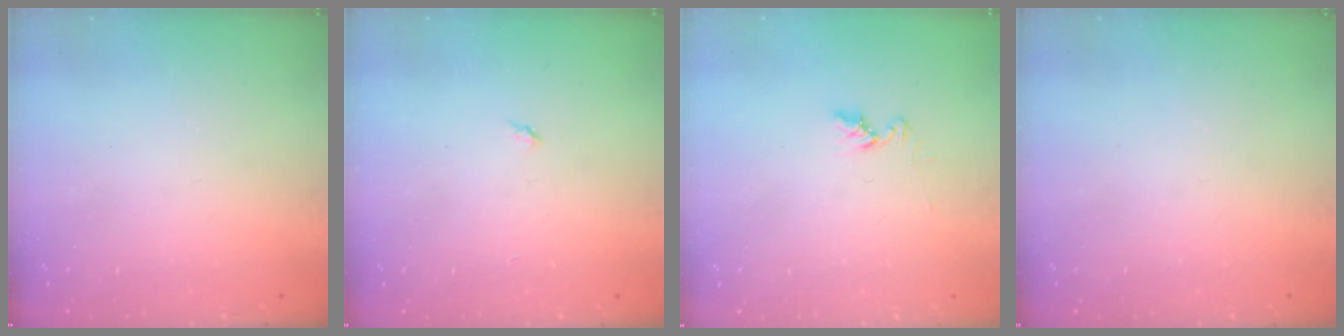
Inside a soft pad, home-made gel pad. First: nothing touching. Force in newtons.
{"total": 2.8, "press": 2.8, "slide": 0.4}
{"total": 6.4, "press": 6.3, "slide": 0.7}
{"total": 0.0}